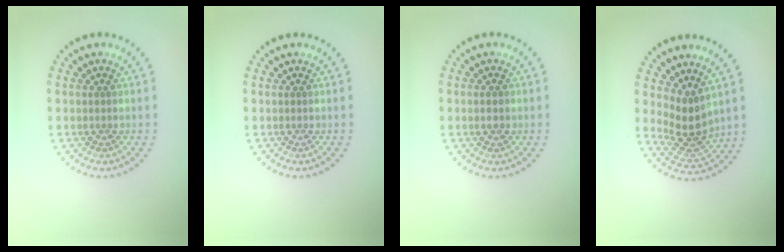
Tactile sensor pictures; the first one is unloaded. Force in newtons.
{"total": 0.0}
{"total": 1.5, "press": 1.5, "slide": 0.1}
{"total": 3.4, "press": 2.7, "slide": 2.1}